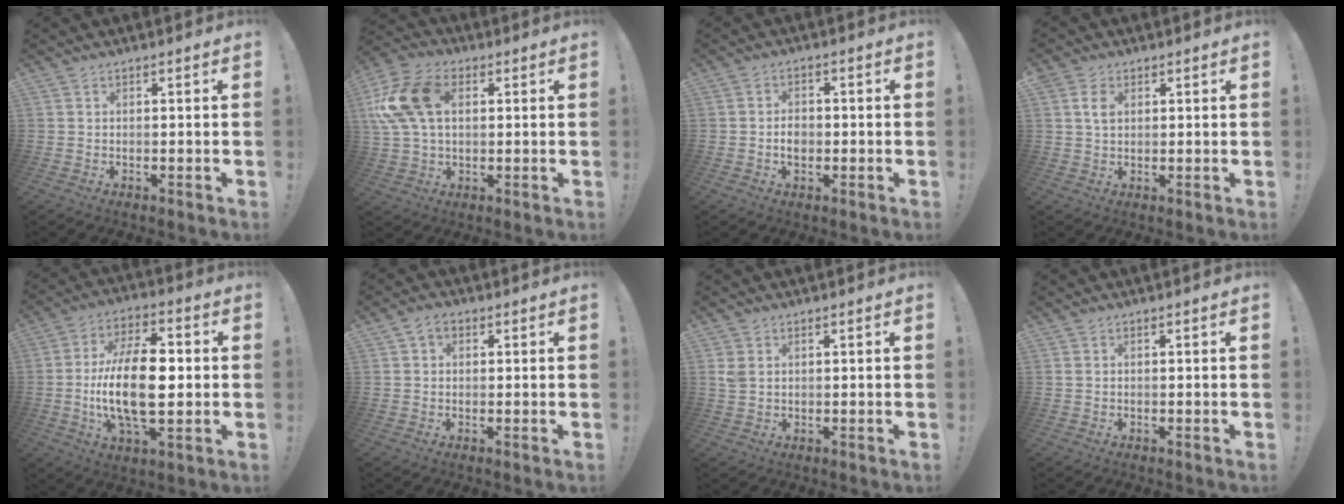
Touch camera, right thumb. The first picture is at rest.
{"total": 18.0, "force": [3.9, 11.7, 13.1], "torque": [-0.255, 0.003, 0.073]}
{"total": 3.7, "force": [-1.0, 2.7, 2.4], "torque": [-0.020, 0.001, -0.020]}
{"total": 4.5, "force": [1.6, 2.9, 3.0], "torque": [-0.047, 0.001, 0.029]}
{"total": 19.2, "force": [-1.4, 8.9, 16.9], "torque": [-0.308, -0.008, -0.032]}
{"total": 3.3, "force": [1.2, 2.5, 1.8], "torque": [-0.031, 0.001, 0.024]}
{"total": 2.9, "force": [1.3, 2.0, 1.6], "torque": [-0.021, -0.002, 0.024]}
{"total": 0.5, "force": [0.4, 0.3, 0.2], "torque": [-0.010, 0.003, 0.009]}